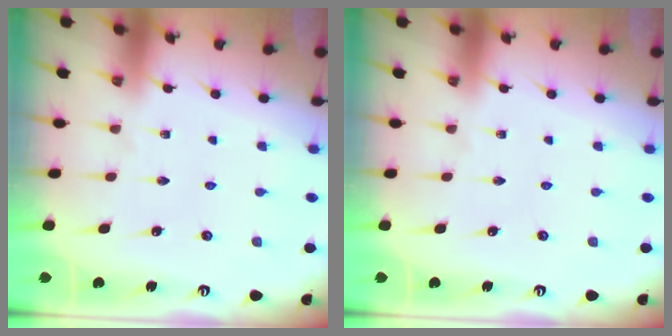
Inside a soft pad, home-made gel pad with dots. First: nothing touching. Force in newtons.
{"total": 0.0}